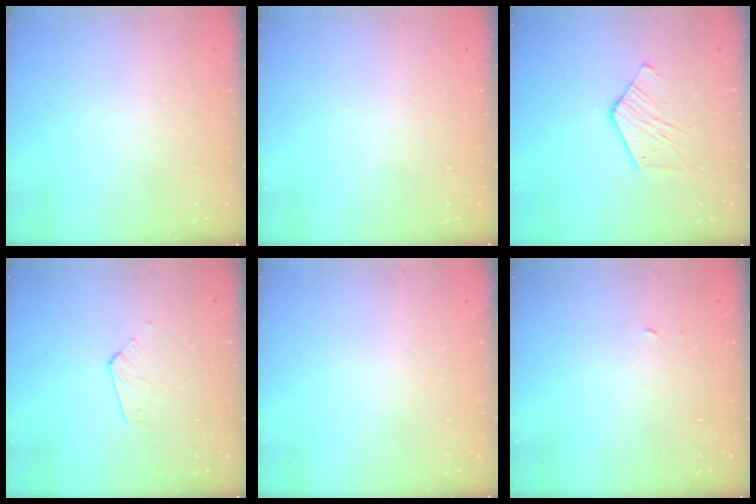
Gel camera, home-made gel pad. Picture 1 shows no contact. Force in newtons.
{"total": 0.0}
{"total": 8.4, "press": 8.3, "slide": 0.5}
{"total": 3.3, "press": 3.3, "slide": 0.3}
{"total": 0.0}
{"total": 1.8, "press": 1.8, "slide": 0.1}